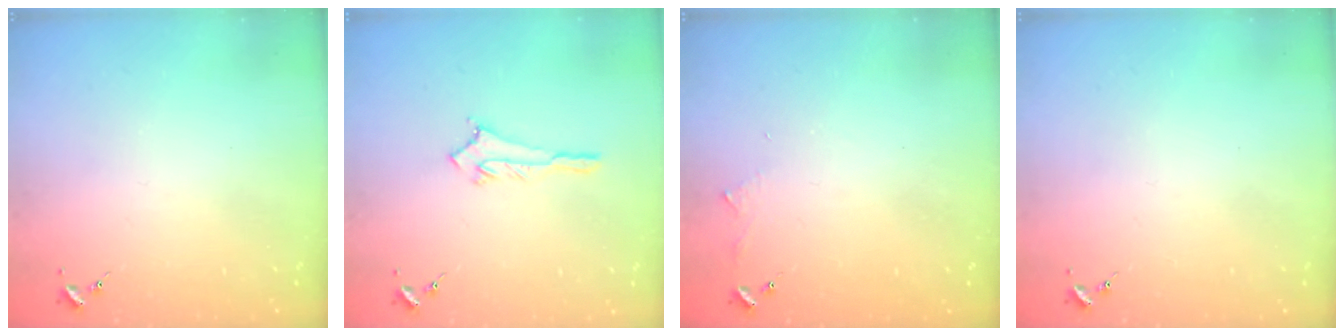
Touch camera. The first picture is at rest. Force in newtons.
{"total": 3.5, "press": 3.4, "slide": 0.4}
{"total": 3.5, "press": 3.5, "slide": 0.4}
{"total": 0.0}